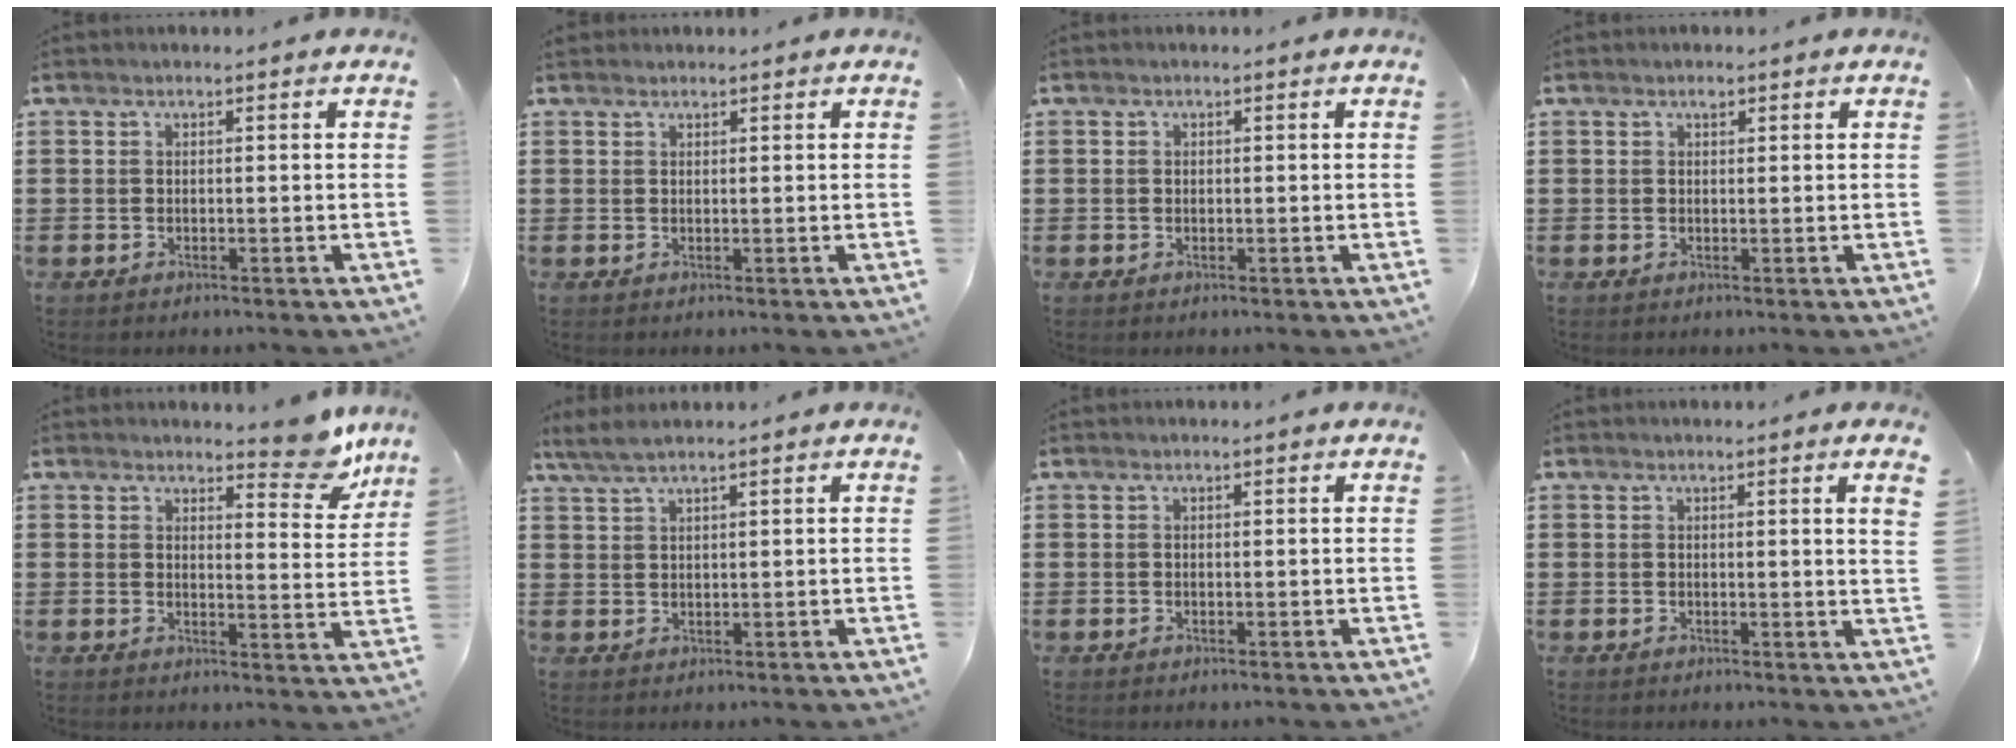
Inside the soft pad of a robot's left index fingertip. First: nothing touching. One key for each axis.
{"total": 0.8, "fx": 0.7, "fy": 0.4, "fz": 0.0, "tx": -0.003, "ty": 0.002, "tz": 0.014}
{"total": 0.6, "fx": 0.2, "fy": 0.4, "fz": 0.3, "tx": -0.008, "ty": 0.002, "tz": 0.004}
{"total": 0.8, "fx": 0.4, "fy": 0.4, "fz": 0.4, "tx": -0.002, "ty": 0.000, "tz": 0.006}
{"total": 7.0, "fx": 5.8, "fy": 2.1, "fz": 3.4, "tx": -0.036, "ty": -0.031, "tz": 0.098}
{"total": 2.6, "fx": 2.0, "fy": 0.2, "fz": 1.7, "tx": -0.038, "ty": 0.002, "tz": 0.037}
{"total": 0.0}
{"total": 1.6, "fx": 0.8, "fy": -0.3, "fz": 1.3, "tx": -0.027, "ty": -0.004, "tz": 0.014}